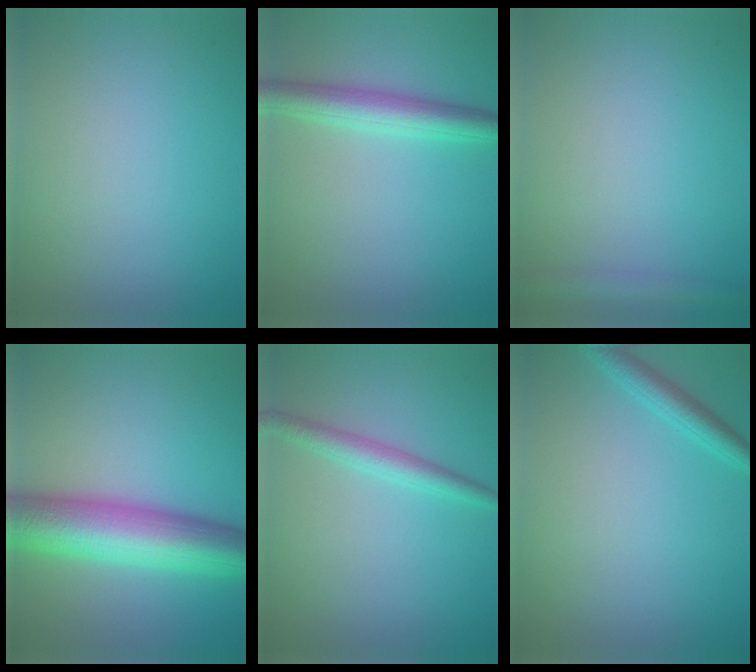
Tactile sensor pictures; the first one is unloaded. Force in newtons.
{"total": 3.8, "press": 3.8, "slide": 0.1}
{"total": 1.8, "press": 1.8, "slide": 0.1}
{"total": 9.6, "press": 9.6, "slide": 0.1}
{"total": 2.3, "press": 2.3, "slide": 0.0}
{"total": 2.1, "press": 2.1, "slide": 0.1}